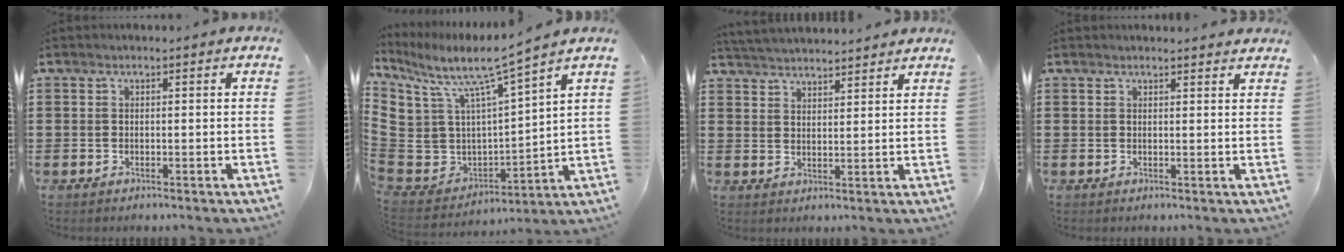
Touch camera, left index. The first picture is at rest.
{"total": 8.6, "force": [6.7, 2.3, 4.8], "torque": [-0.131, -0.051, 0.111]}
{"total": 3.6, "force": [3.6, -0.1, 0.1], "torque": [-0.014, -0.013, 0.066]}
{"total": 1.4, "force": [1.3, 0.1, 0.2], "torque": [-0.006, 0.000, 0.026]}